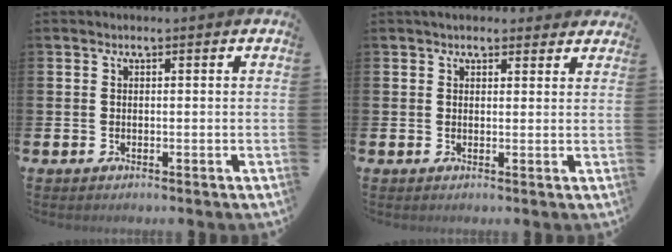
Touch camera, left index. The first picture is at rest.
{"total": 2.6, "force": [2.4, 1.0, 0.2], "torque": [0.003, -0.007, 0.041]}